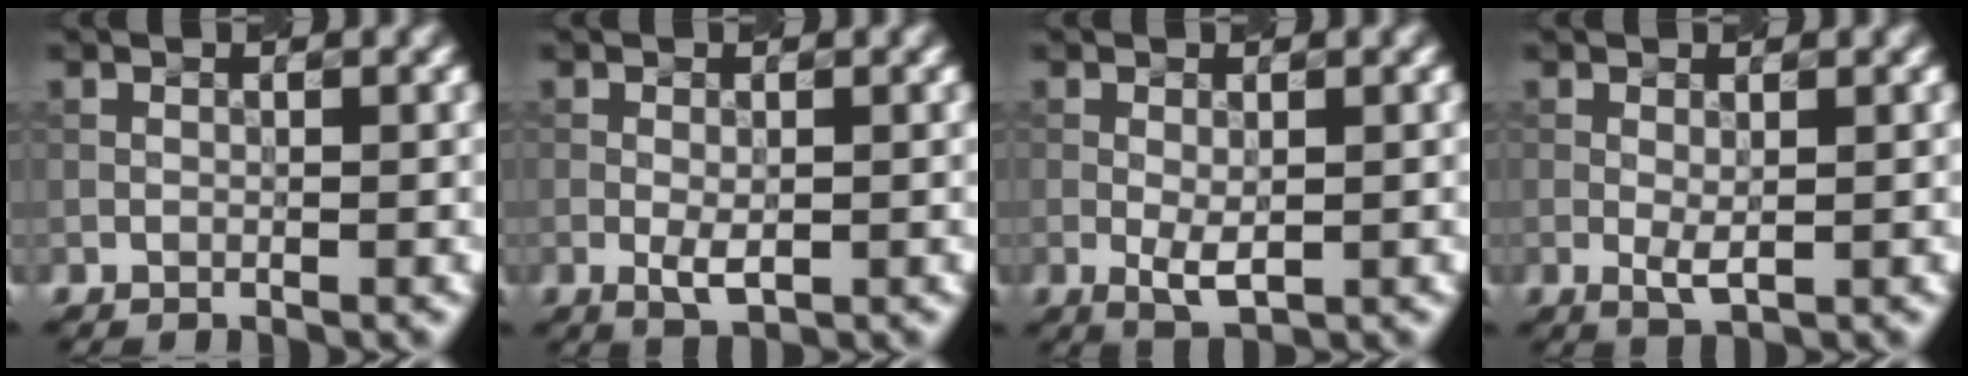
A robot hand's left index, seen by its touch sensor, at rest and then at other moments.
{"total": 2.1, "force": [-0.5, 0.9, 1.8], "torque": [-0.036, -0.005, -0.006]}
{"total": 2.3, "force": [-0.3, 0.9, 2.1], "torque": [-0.041, -0.006, -0.002]}
{"total": 1.6, "force": [0.0, 0.5, 1.5], "torque": [-0.031, -0.004, -0.001]}